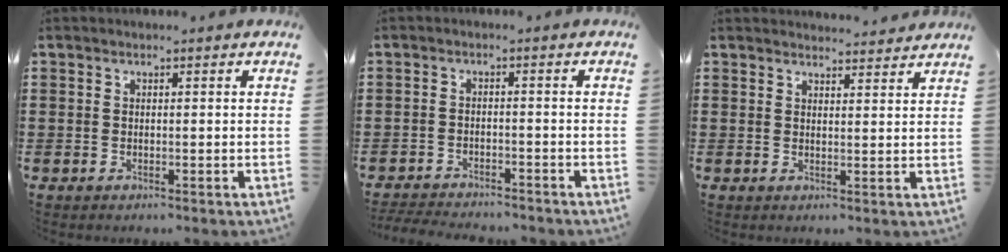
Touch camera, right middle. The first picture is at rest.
{"total": 3.4, "force": [-3.3, 0.3, 0.2], "torque": [-0.016, -0.005, -0.073]}
{"total": 2.5, "force": [2.5, 0.1, -0.1], "torque": [0.002, -0.008, 0.047]}